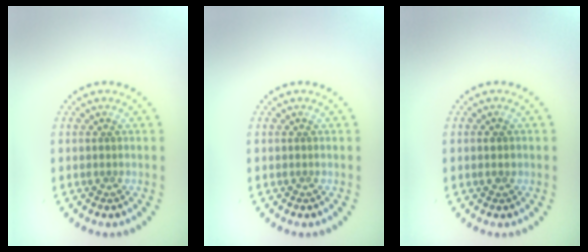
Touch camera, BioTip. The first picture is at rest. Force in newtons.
{"total": 0.0}
{"total": 1.3, "press": 1.3, "slide": 0.1}